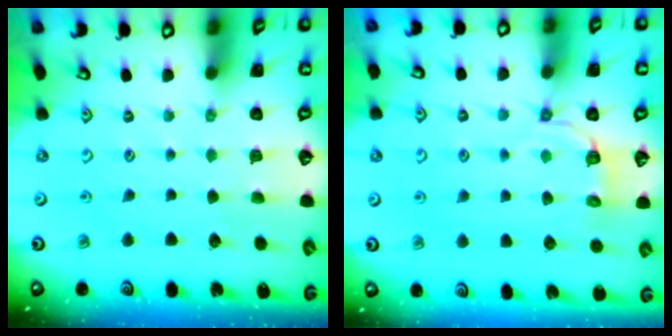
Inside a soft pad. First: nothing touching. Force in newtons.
{"total": 4.0, "press": 3.5, "slide": 1.9}